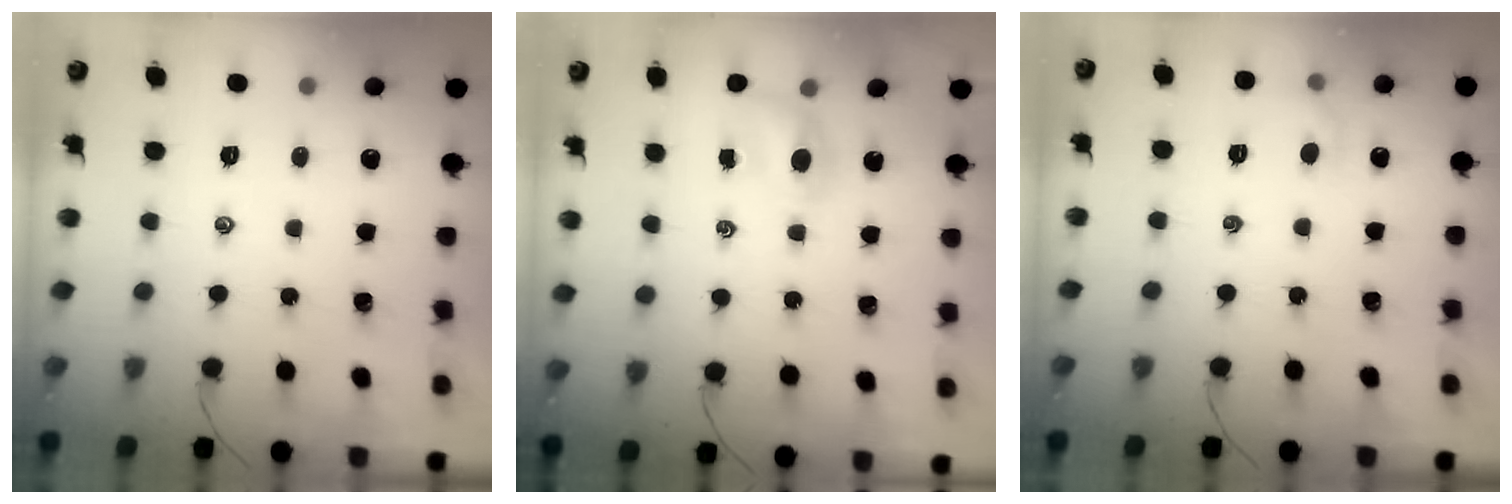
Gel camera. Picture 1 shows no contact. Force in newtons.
{"total": 4.1, "press": 4.1, "slide": 0.8}
{"total": 5.8, "press": 5.7, "slide": 1.4}